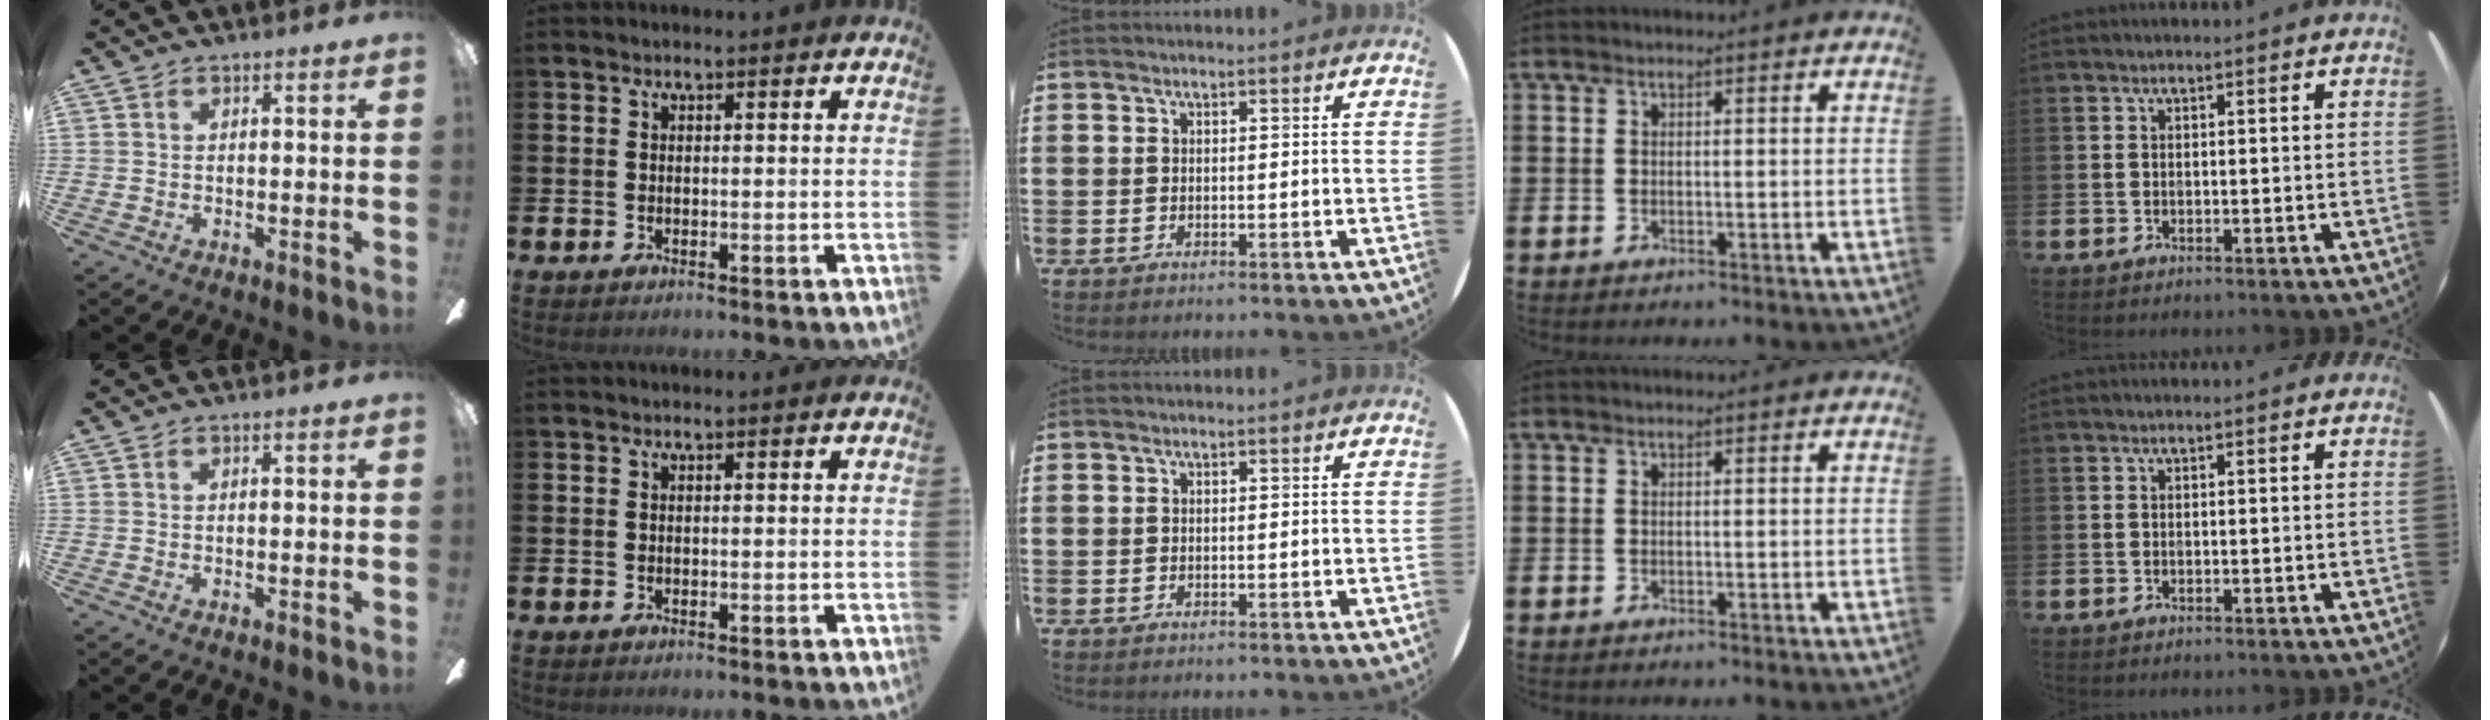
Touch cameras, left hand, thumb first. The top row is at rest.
{}